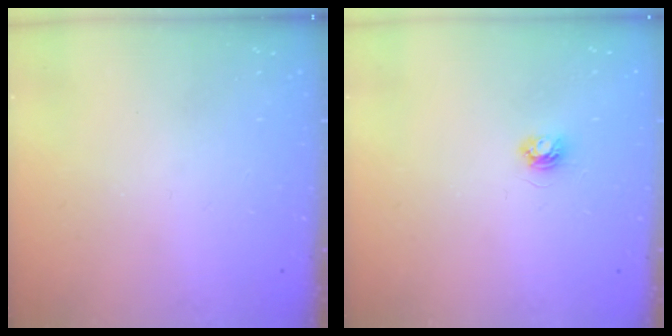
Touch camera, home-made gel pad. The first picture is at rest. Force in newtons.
{"total": 3.4, "press": 3.4, "slide": 0.4}